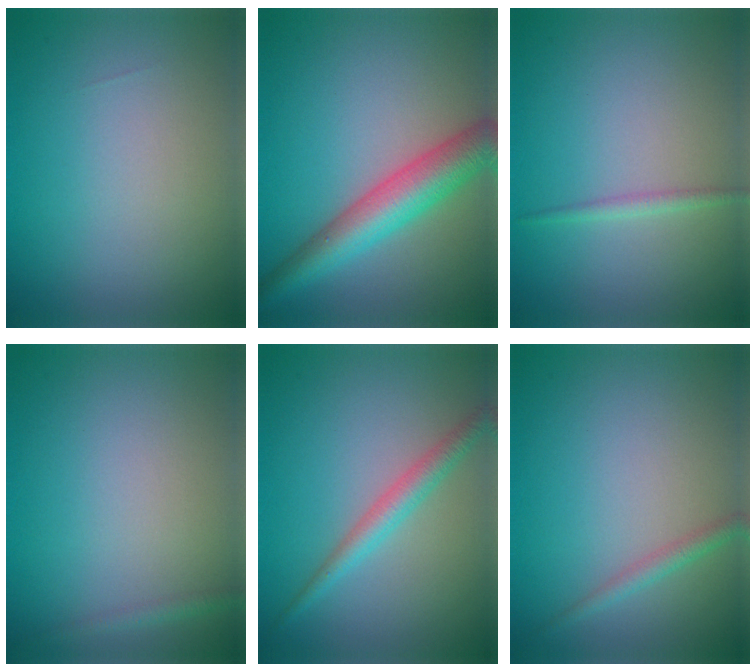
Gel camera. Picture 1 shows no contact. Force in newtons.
{"total": 6.2, "press": 6.2, "slide": 0.1}
{"total": 1.0, "press": 1.0, "slide": 0.1}
{"total": 0.9, "press": 0.9, "slide": 0.1}
{"total": 2.5, "press": 2.5, "slide": 0.1}
{"total": 1.4, "press": 1.4, "slide": 0.0}